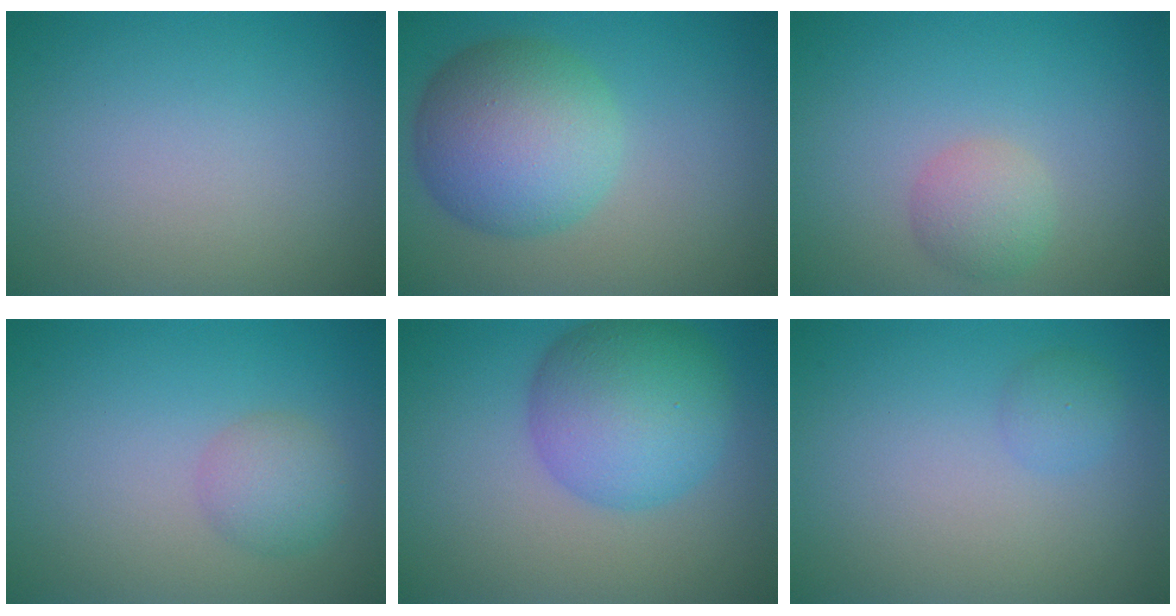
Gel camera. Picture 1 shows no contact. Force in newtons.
{"total": 8.3, "press": 8.3, "slide": 0.1}
{"total": 2.3, "press": 2.3, "slide": 0.2}
{"total": 2.5, "press": 2.5, "slide": 0.1}
{"total": 7.9, "press": 7.9, "slide": 0.2}
{"total": 1.4, "press": 1.4, "slide": 0.1}